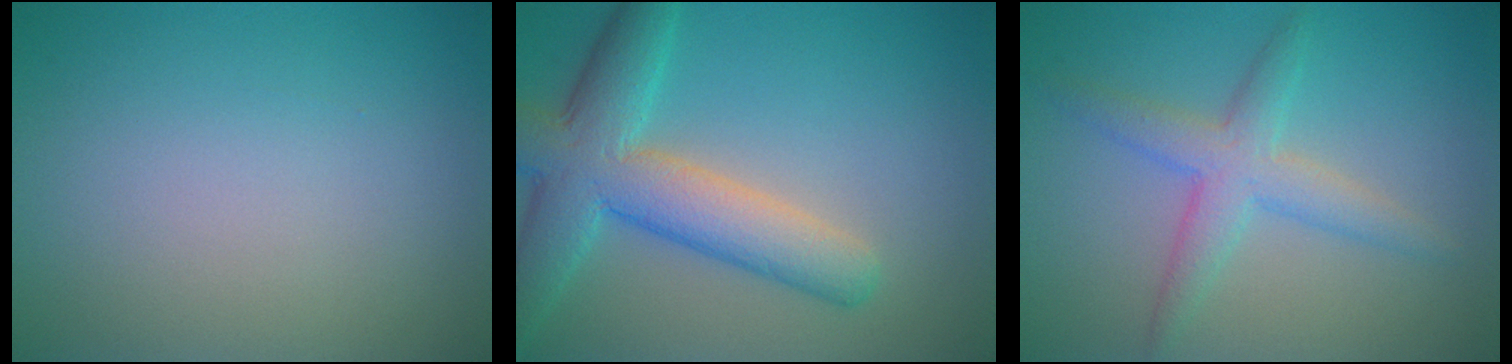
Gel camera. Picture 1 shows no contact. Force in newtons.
{"total": 7.5, "press": 7.5, "slide": 0.4}
{"total": 3.6, "press": 3.6, "slide": 0.1}